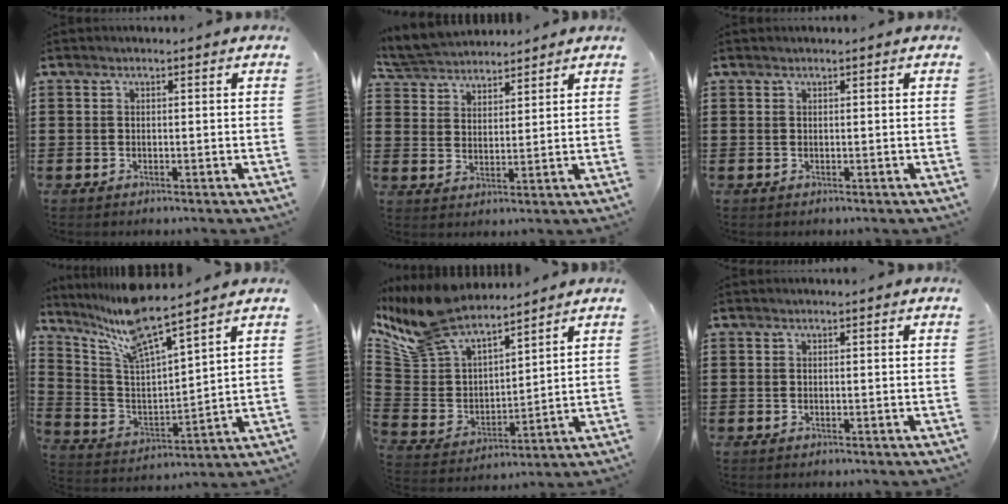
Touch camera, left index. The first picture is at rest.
{"total": 5.5, "force": [5.3, 1.3, 0.4], "torque": [-0.032, -0.015, 0.098]}
{"total": 0.0}
{"total": 9.7, "force": [8.2, 0.4, 5.2], "torque": [-0.130, -0.045, 0.141]}
{"total": 11.0, "force": [10.1, 3.4, 2.8], "torque": [-0.106, -0.059, 0.185]}
{"total": 0.0}